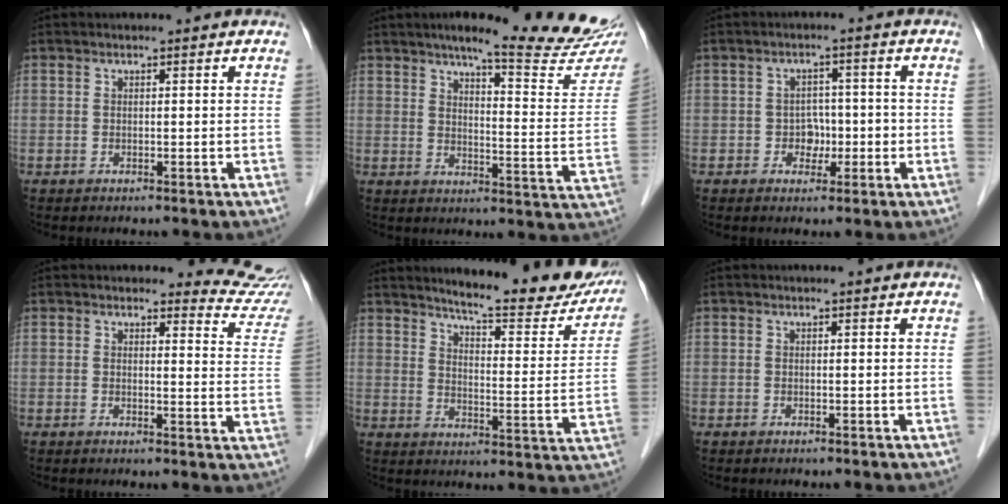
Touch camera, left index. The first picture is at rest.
{"total": 17.8, "force": [15.5, 0.7, 8.8], "torque": [-0.111, -0.061, 0.186]}
{"total": 3.5, "force": [-1.0, 2.7, 1.9], "torque": [-0.023, 0.010, -0.014]}
{"total": 7.8, "force": [7.7, 1.1, -0.3], "torque": [0.026, -0.065, 0.052]}
{"total": 19.3, "force": [17.3, 3.0, 8.1], "torque": [-0.095, -0.058, 0.209]}
{"total": 0.0}